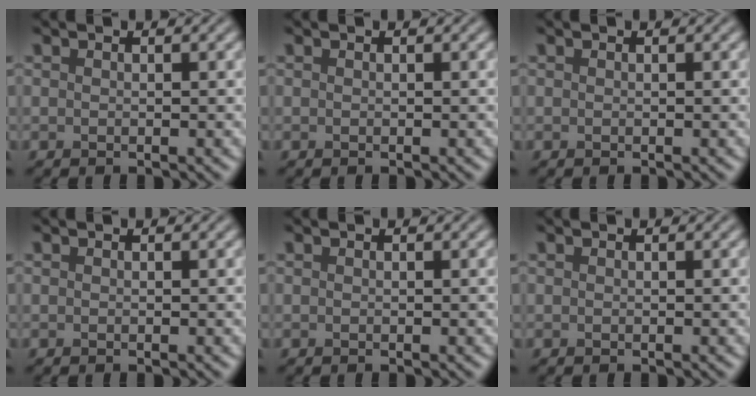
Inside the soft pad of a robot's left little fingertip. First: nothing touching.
{"total": 0.0}
{"total": 0.0}
{"total": 0.0}
{"total": 0.0}
{"total": 0.0}